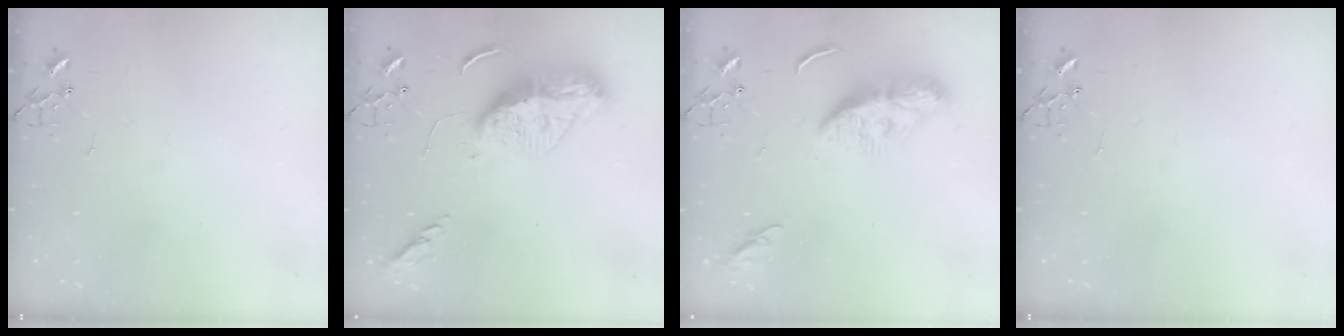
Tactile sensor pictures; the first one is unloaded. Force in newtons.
{"total": 15.6, "press": 15.5, "slide": 1.6}
{"total": 11.4, "press": 11.3, "slide": 1.0}
{"total": 0.0}